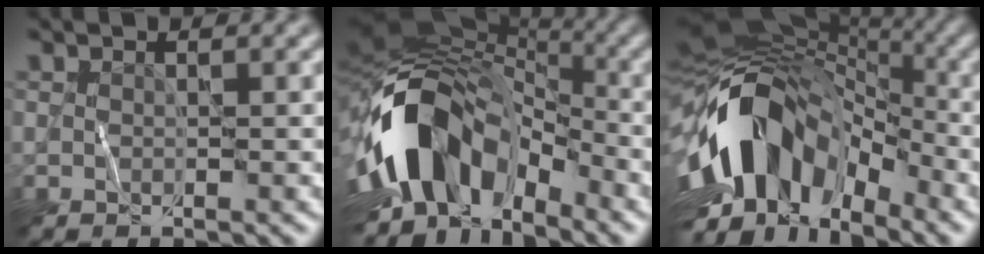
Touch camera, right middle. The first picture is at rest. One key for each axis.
{"total": 13.2, "fx": -3.5, "fy": 8.2, "fz": 9.8, "tx": -0.175, "ty": 0.017, "tz": -0.079}
{"total": 13.2, "fx": -3.0, "fy": 8.6, "fz": 9.6, "tx": -0.161, "ty": 0.022, "tz": -0.074}